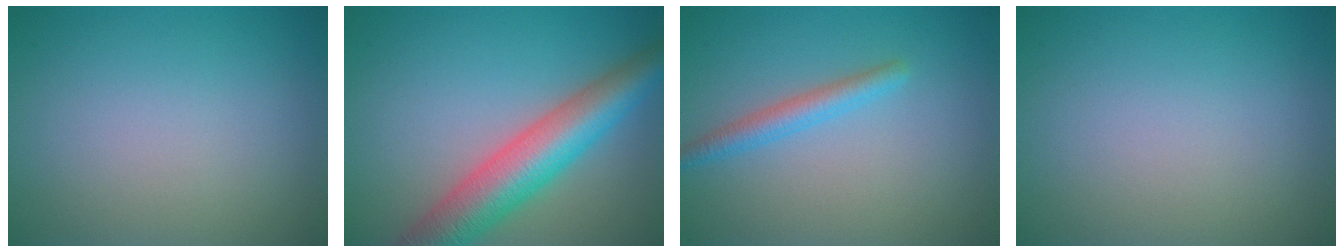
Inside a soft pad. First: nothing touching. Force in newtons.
{"total": 8.0, "press": 8.0, "slide": 0.3}
{"total": 2.2, "press": 2.2, "slide": 0.1}
{"total": 0.0}